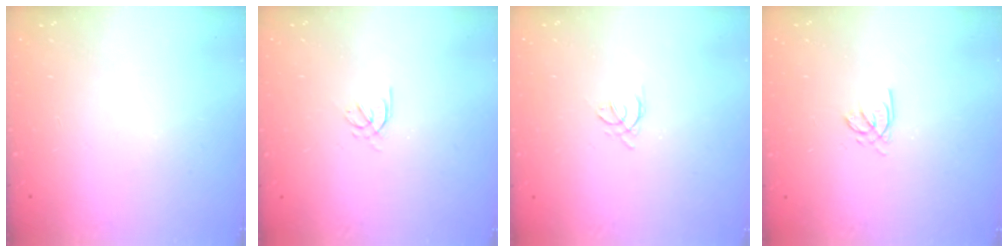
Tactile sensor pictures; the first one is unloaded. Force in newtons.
{"total": 2.1, "press": 2.0, "slide": 0.6}
{"total": 1.5, "press": 1.4, "slide": 0.6}
{"total": 1.5, "press": 1.5, "slide": 0.2}